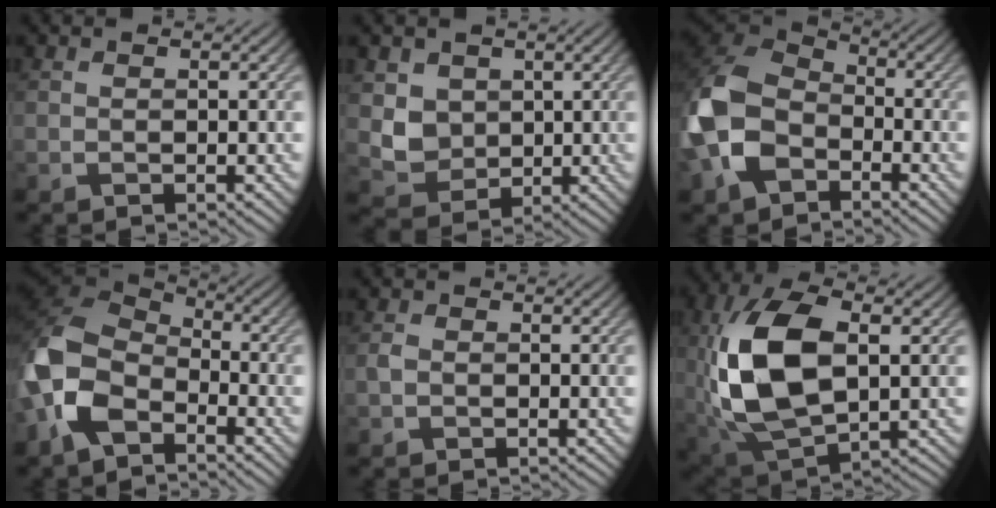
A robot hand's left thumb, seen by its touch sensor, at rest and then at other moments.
{"total": 4.5, "force": [1.3, 4.0, 1.7], "torque": [-0.054, -0.011, 0.017]}
{"total": 12.8, "force": [-4.2, 8.9, 8.1], "torque": [-0.213, -0.020, -0.089]}
{"total": 12.4, "force": [-5.3, 7.8, 8.1], "torque": [-0.213, -0.019, -0.112]}
{"total": 1.3, "force": [-0.3, 1.0, 0.7], "torque": [-0.016, 0.000, -0.009]}
{"total": 14.9, "force": [0.9, 8.2, 12.4], "torque": [-0.291, 0.003, 0.024]}